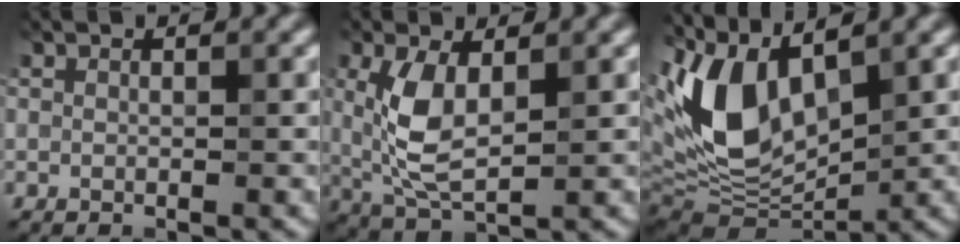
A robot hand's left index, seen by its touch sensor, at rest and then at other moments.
{"total": 5.5, "force": [0.9, 2.6, 4.8], "torque": [-0.113, -0.002, 0.025]}
{"total": 11.0, "force": [2.8, 6.0, 8.8], "torque": [-0.196, -0.001, 0.047]}